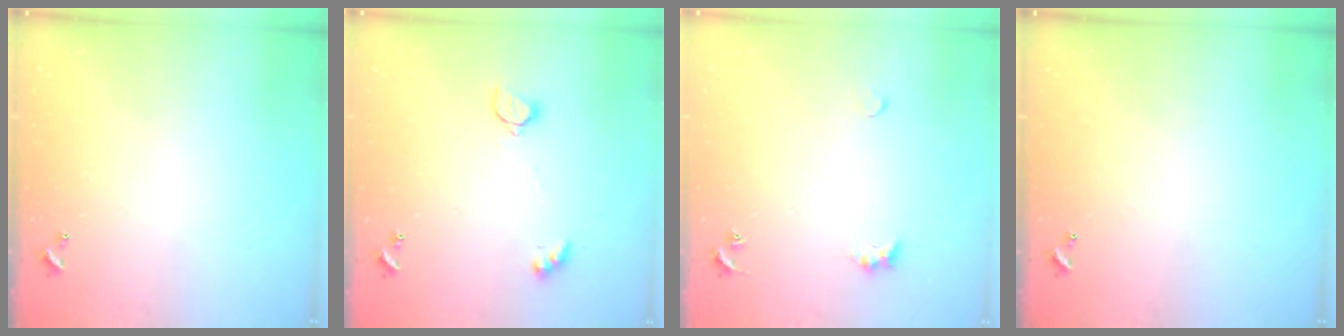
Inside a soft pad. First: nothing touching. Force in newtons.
{"total": 2.4, "press": 2.3, "slide": 0.8}
{"total": 1.9, "press": 1.9, "slide": 0.5}
{"total": 0.0}